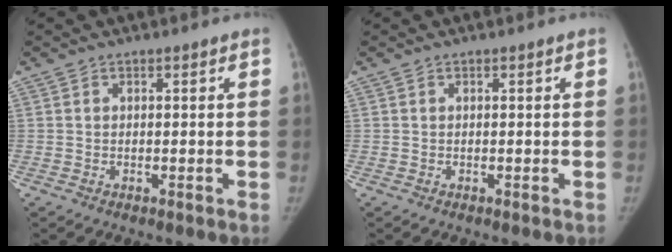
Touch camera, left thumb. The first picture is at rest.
{"total": 0.0}